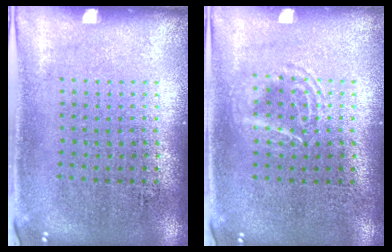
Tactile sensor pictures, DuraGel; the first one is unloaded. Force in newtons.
{"total": 1.6, "press": 1.6, "slide": 0.2}